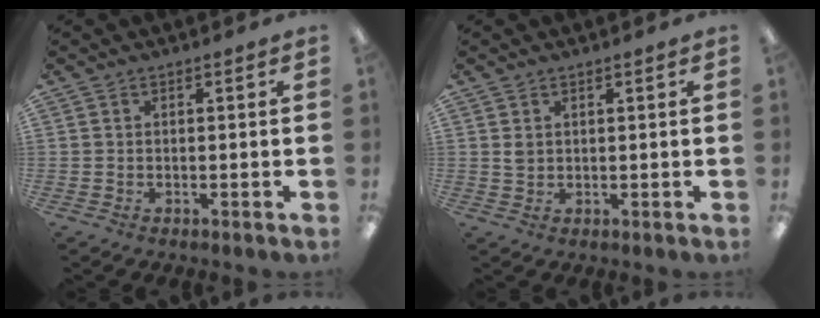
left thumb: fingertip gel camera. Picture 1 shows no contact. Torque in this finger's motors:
{"motor_torque": [0.28, 0.28, 0.40, -0.30, -0.02]}